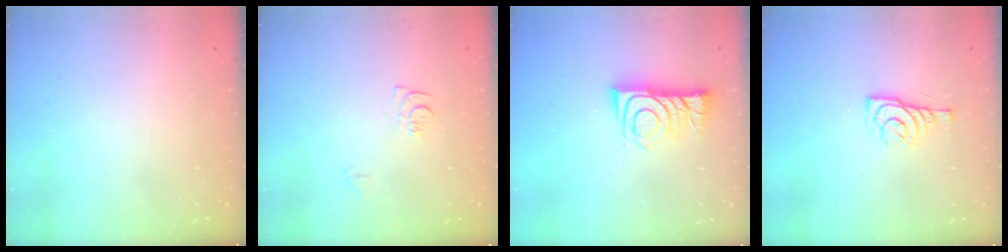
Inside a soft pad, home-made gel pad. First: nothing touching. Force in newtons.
{"total": 6.2, "press": 6.2, "slide": 0.8}
{"total": 9.6, "press": 9.5, "slide": 1.0}
{"total": 7.7, "press": 7.7, "slide": 0.5}